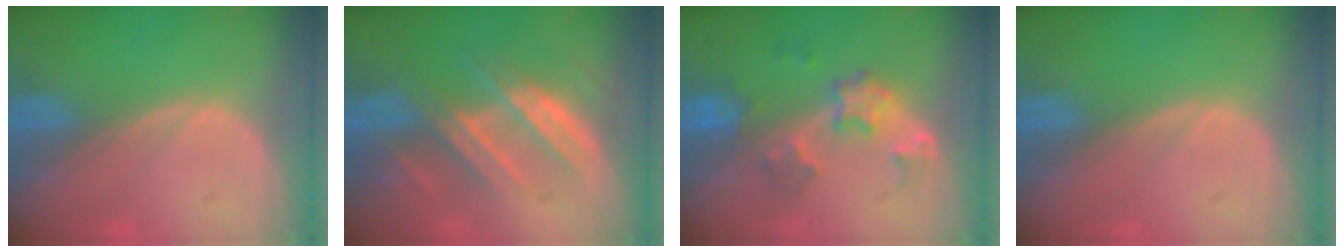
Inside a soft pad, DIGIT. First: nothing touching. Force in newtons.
{"total": 7.4, "press": 7.1, "slide": 2.1}
{"total": 6.0, "press": 5.5, "slide": 2.4}
{"total": 0.0}